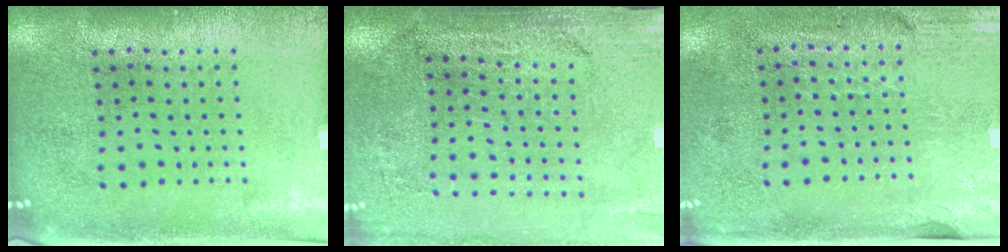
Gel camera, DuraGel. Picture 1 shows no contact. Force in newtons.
{"total": 3.1, "press": 3.1, "slide": 0.3}
{"total": 2.9, "press": 2.5, "slide": 1.5}